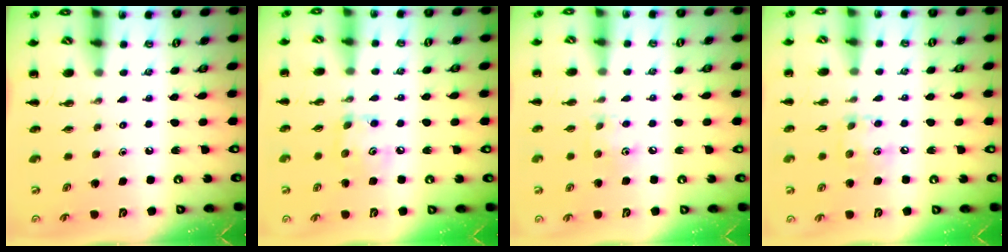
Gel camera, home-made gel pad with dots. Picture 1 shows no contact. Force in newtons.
{"total": 6.3, "press": 6.3, "slide": 0.3}
{"total": 6.5, "press": 6.4, "slide": 1.0}
{"total": 7.1, "press": 7.1, "slide": 0.8}